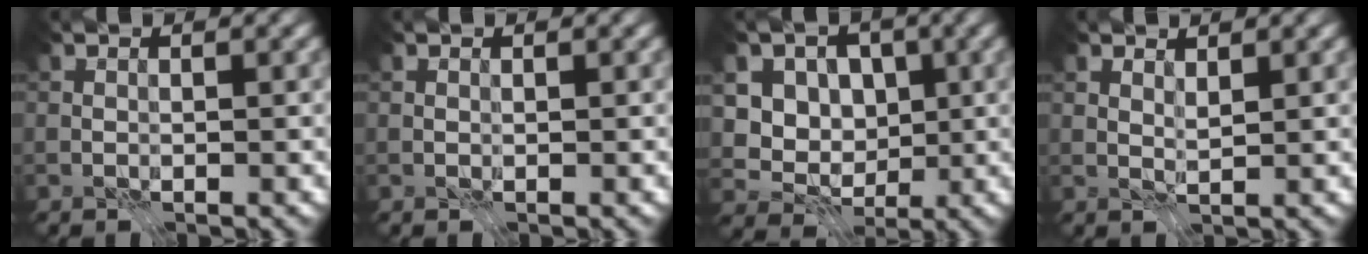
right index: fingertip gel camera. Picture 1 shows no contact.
{"total": 0.0}
{"total": 9.0, "force": [1.6, 7.6, 4.5], "torque": [-0.053, 0.020, 0.000]}
{"total": 1.4, "force": [1.0, 0.3, 0.8], "torque": [-0.016, 0.000, 0.019]}